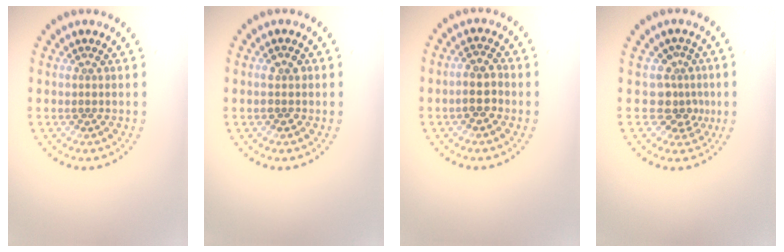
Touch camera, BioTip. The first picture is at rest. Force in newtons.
{"total": 1.4, "press": 1.4, "slide": 0.3}
{"total": 2.3, "press": 2.2, "slide": 0.9}
{"total": 2.7, "press": 2.0, "slide": 1.9}